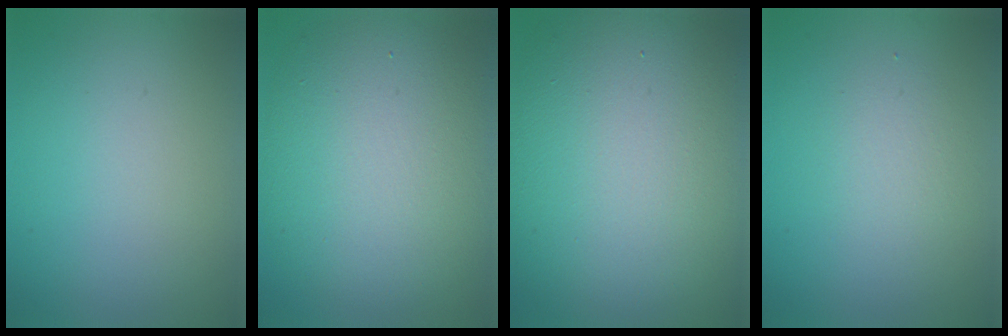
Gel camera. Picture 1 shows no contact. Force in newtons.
{"total": 11.6, "press": 11.6, "slide": 0.7}
{"total": 17.2, "press": 17.1, "slide": 1.2}
{"total": 1.9, "press": 1.9, "slide": 0.1}